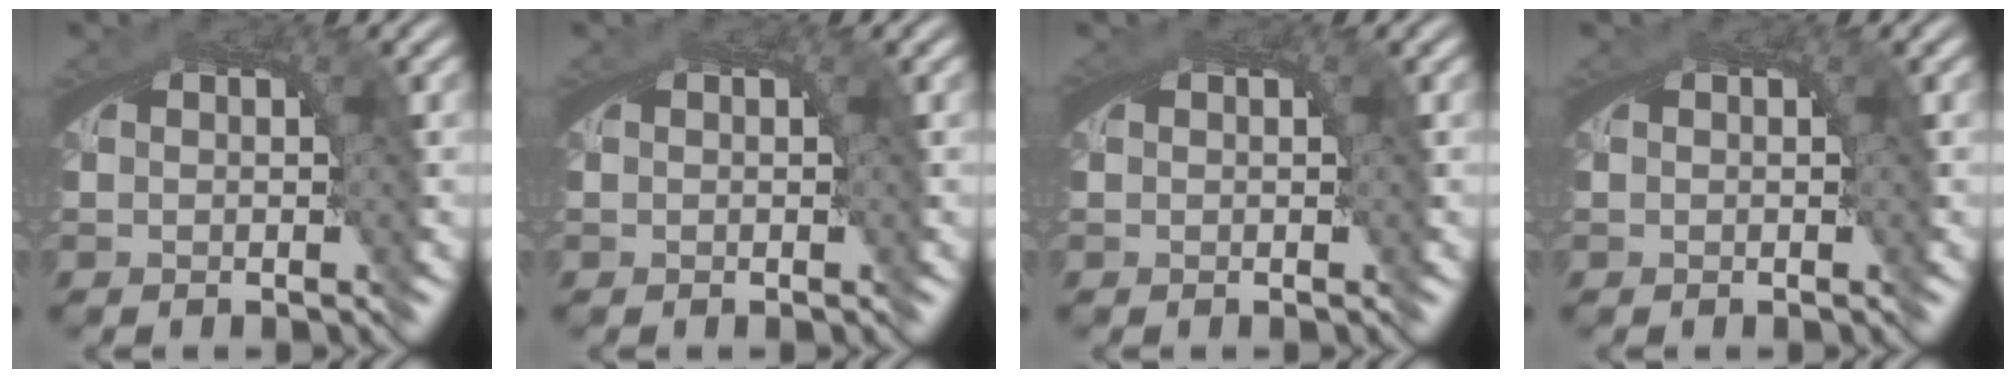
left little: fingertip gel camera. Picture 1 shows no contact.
{"total": 0.0}
{"total": 0.5, "force": [0.2, 0.1, 0.4], "torque": [-0.007, 0.001, 0.004]}
{"total": 0.0}